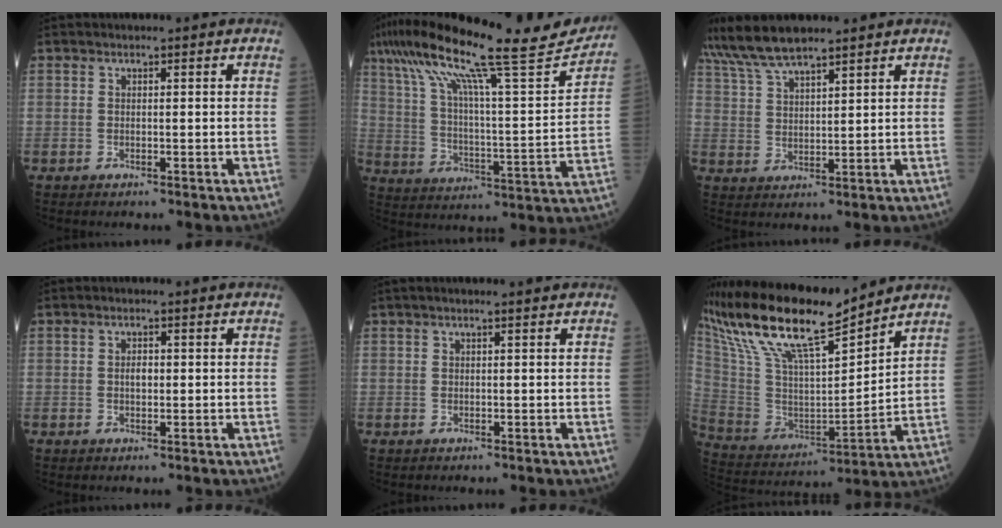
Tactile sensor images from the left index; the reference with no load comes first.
{"total": 26.3, "force": [21.4, 2.0, 15.2], "torque": [-0.271, 0.010, 0.318]}
{"total": 7.9, "force": [7.0, 0.7, 3.6], "torque": [-0.085, 0.025, 0.140]}
{"total": 1.5, "force": [0.0, 0.8, 1.3], "torque": [-0.024, -0.001, 0.000]}
{"total": 1.7, "force": [1.3, -0.1, 1.1], "torque": [-0.017, 0.012, 0.019]}
{"total": 21.4, "force": [17.1, 3.2, 12.5], "torque": [-0.246, 0.013, 0.325]}